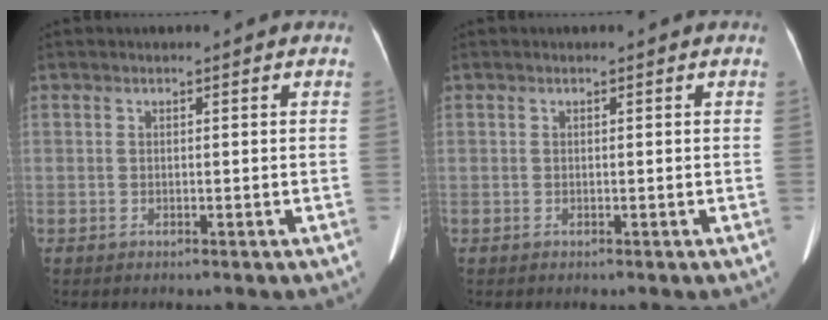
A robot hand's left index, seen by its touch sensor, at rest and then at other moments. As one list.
[{"total": 0.0}]